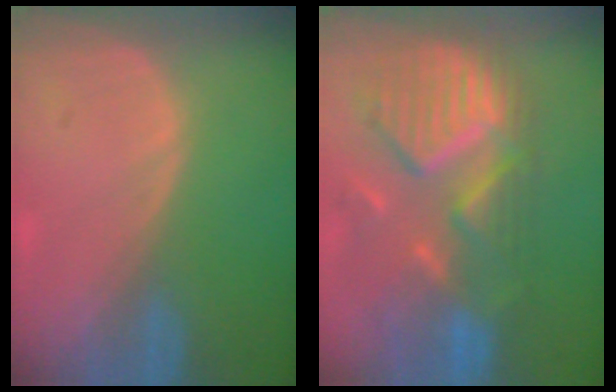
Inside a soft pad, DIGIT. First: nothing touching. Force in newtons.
{"total": 11.7, "press": 10.3, "slide": 5.6}